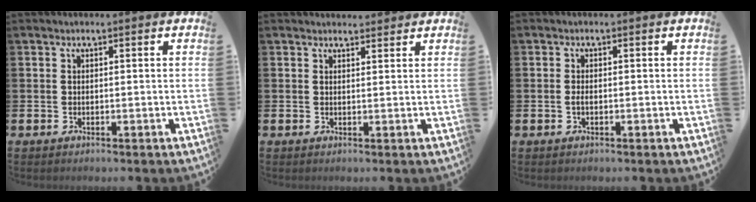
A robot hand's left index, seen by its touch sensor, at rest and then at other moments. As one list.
[{"total": 1.8, "force": [1.8, 0.4, -0.1], "torque": [0.014, -0.010, 0.029]}, {"total": 1.0, "force": [-0.3, 0.4, 0.9], "torque": [-0.019, 0.003, -0.006]}]